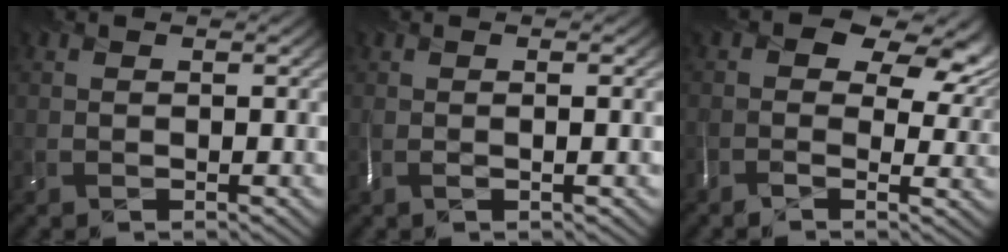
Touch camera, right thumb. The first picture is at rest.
{"total": 1.3, "force": [-0.5, -0.6, 1.0], "torque": [-0.009, 0.005, -0.014]}
{"total": 9.4, "force": [2.4, 5.8, 7.0], "torque": [-0.114, 0.005, 0.044]}